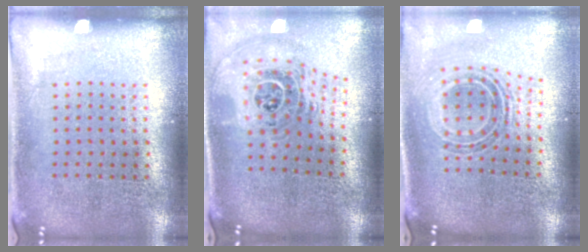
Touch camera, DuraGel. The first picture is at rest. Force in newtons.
{"total": 1.8, "press": 1.5, "slide": 1.1}
{"total": 0.9, "press": 0.8, "slide": 0.4}